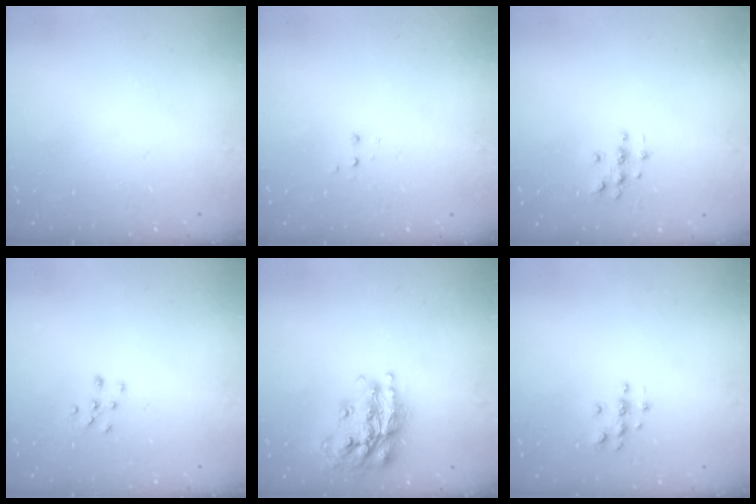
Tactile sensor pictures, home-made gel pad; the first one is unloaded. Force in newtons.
{"total": 2.8, "press": 2.8, "slide": 0.5}
{"total": 2.8, "press": 2.8, "slide": 0.3}
{"total": 6.8, "press": 6.8, "slide": 0.4}
{"total": 18.0, "press": 17.9, "slide": 1.6}
{"total": 4.0, "press": 4.0, "slide": 0.5}